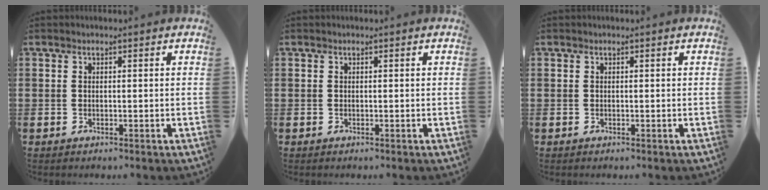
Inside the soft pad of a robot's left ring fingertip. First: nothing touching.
{"total": 0.0}
{"total": 0.0}